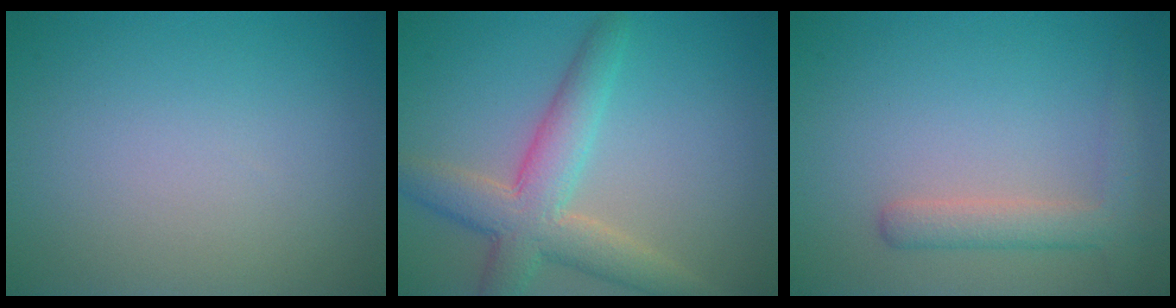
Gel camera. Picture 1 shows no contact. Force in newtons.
{"total": 5.7, "press": 5.7, "slide": 0.4}
{"total": 2.8, "press": 2.8, "slide": 0.2}